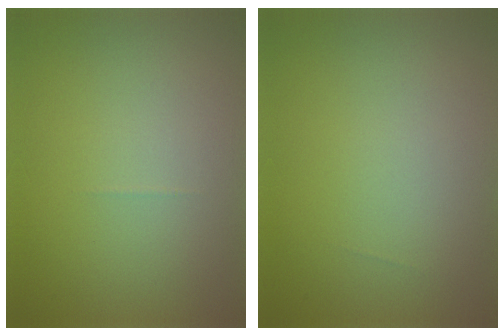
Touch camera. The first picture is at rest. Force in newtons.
{"total": 0.0}